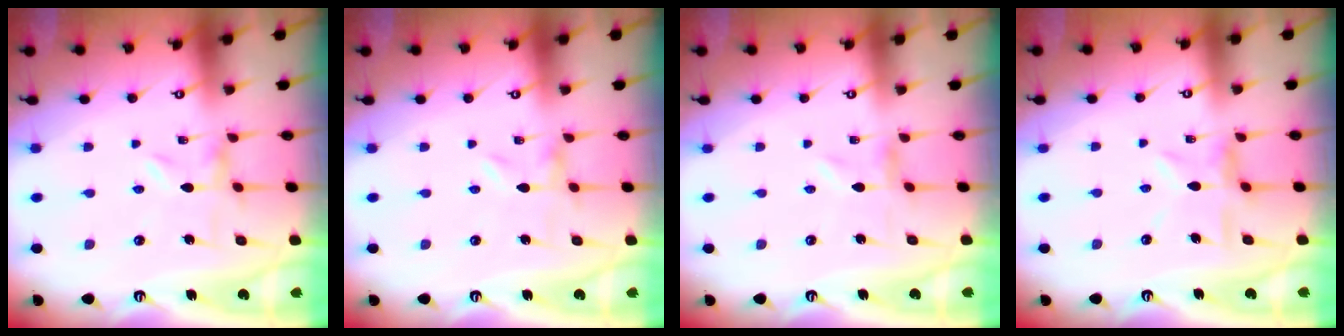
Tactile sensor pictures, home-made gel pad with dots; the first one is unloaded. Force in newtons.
{"total": 0.0}
{"total": 0.0}
{"total": 7.4, "press": 7.4, "slide": 0.7}